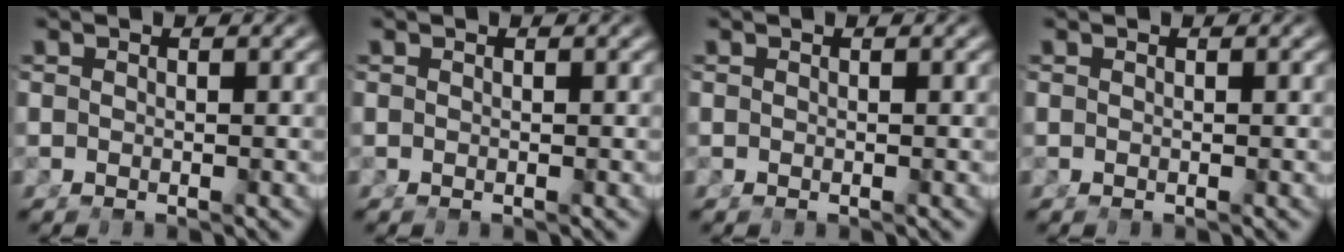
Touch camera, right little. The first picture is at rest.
{"total": 0.0}
{"total": 0.0}
{"total": 0.0}